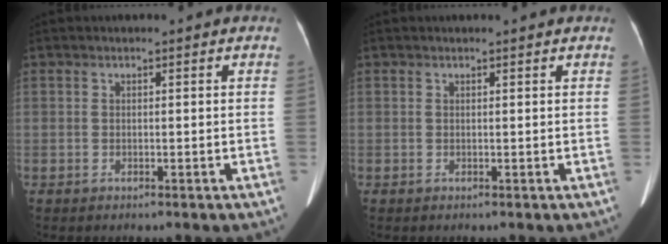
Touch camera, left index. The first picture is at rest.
{"total": 1.0, "force": [0.9, 0.0, 0.3], "torque": [-0.010, 0.007, 0.010]}